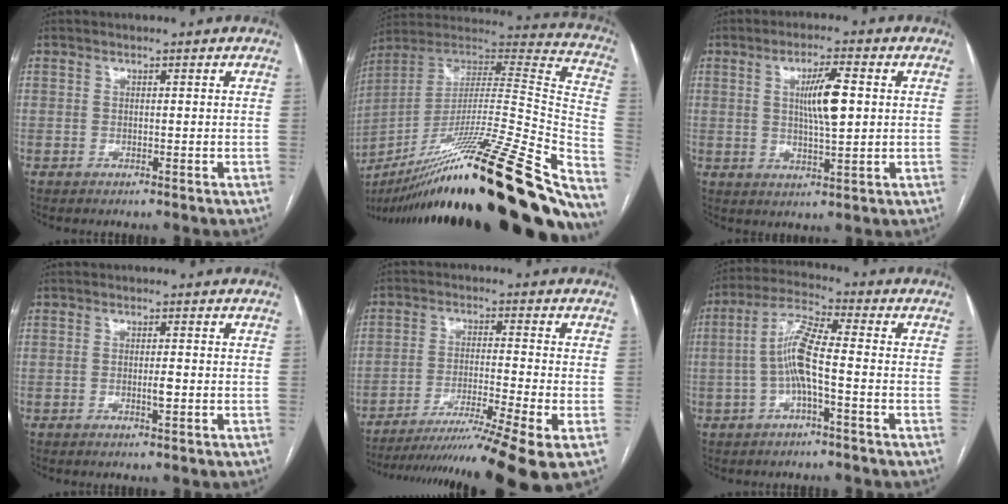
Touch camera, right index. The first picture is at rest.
{"total": 44.3, "force": [-31.8, 3.0, 30.7], "torque": [-0.398, -0.066, -0.484]}
{"total": 7.1, "force": [1.2, 1.0, 6.9], "torque": [-0.121, 0.003, 0.023]}
{"total": 1.6, "force": [-0.3, 0.2, 1.5], "torque": [-0.027, 0.000, -0.003]}
{"total": 15.2, "force": [-11.5, -2.0, 9.7], "torque": [-0.148, -0.029, -0.189]}
{"total": 7.9, "force": [-1.4, 1.0, 7.7], "torque": [-0.159, 0.017, -0.031]}